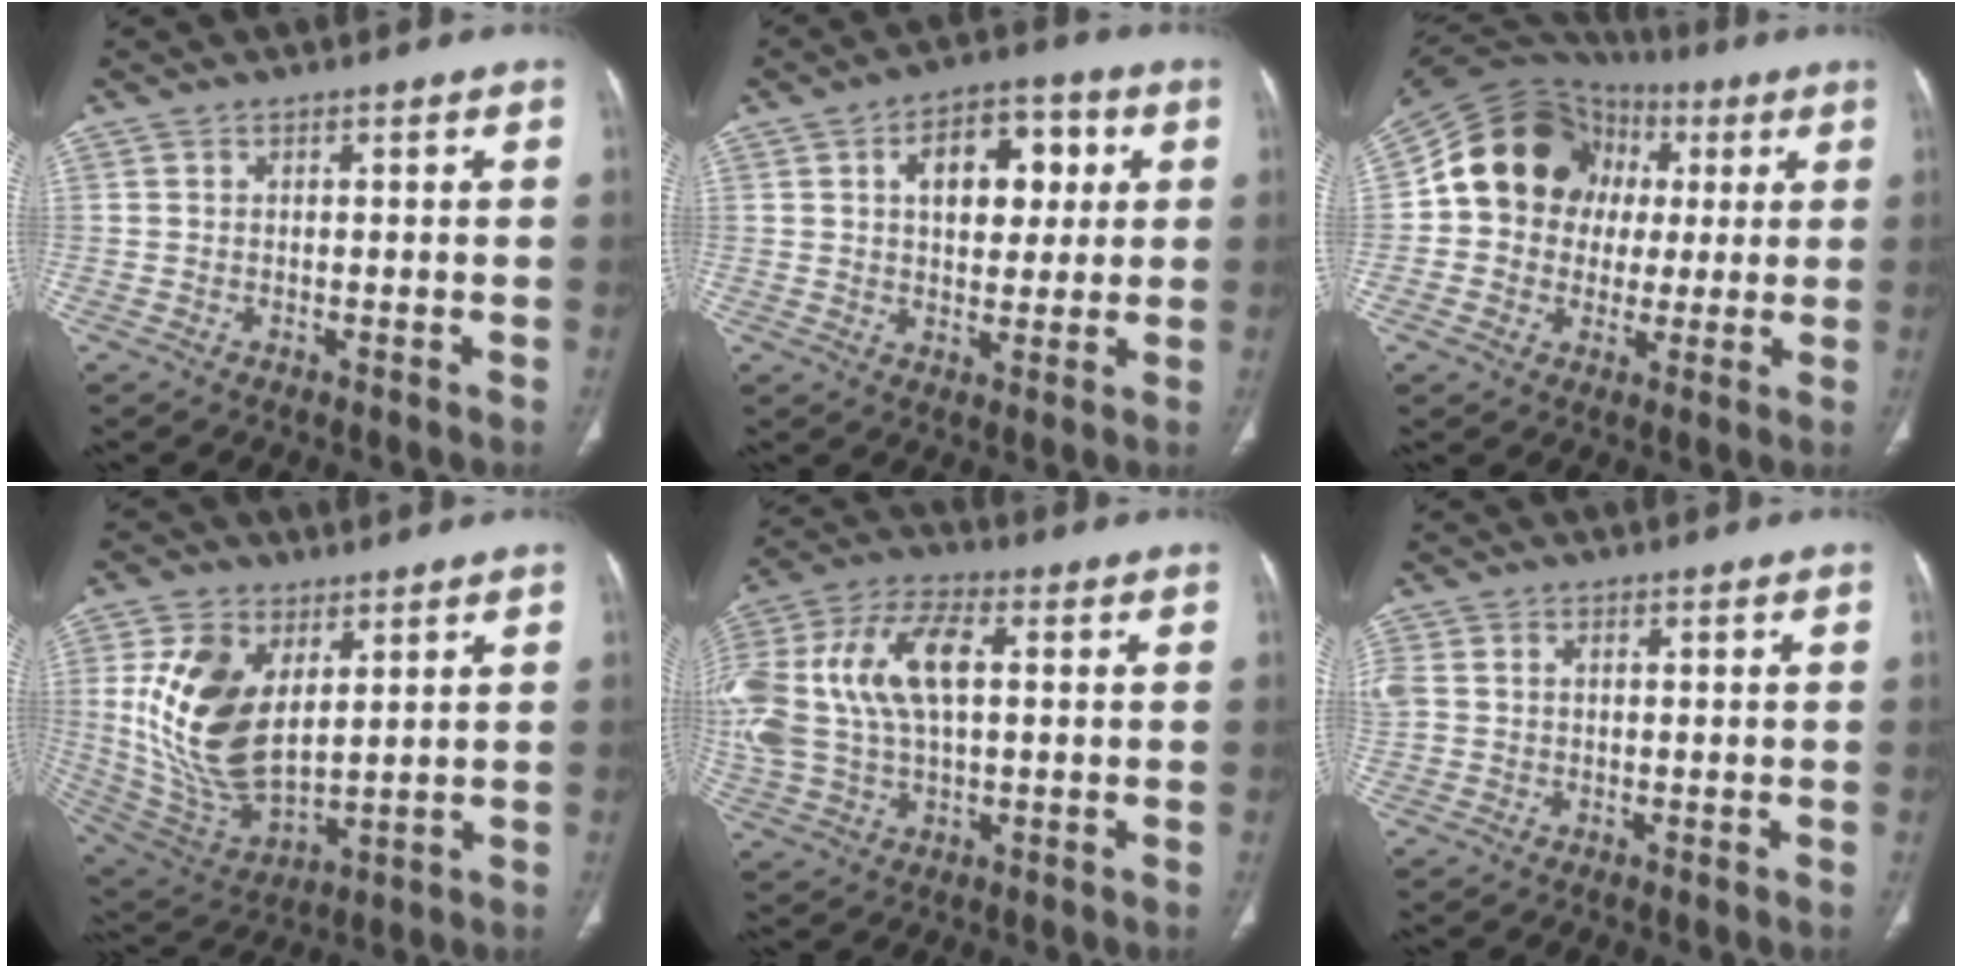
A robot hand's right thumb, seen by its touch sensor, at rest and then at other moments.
{"total": 12.4, "force": [3.2, 7.5, 9.3], "torque": [-0.098, 0.009, 0.046]}
{"total": 17.4, "force": [2.7, 15.2, 8.0], "torque": [-0.096, 0.032, 0.047]}
{"total": 18.2, "force": [4.5, 10.4, 14.2], "torque": [-0.267, -0.026, 0.103]}
{"total": 23.1, "force": [3.4, 12.7, 18.9], "torque": [-0.446, 0.027, 0.063]}
{"total": 4.8, "force": [0.4, 3.8, 2.9], "torque": [-0.091, 0.019, 0.015]}